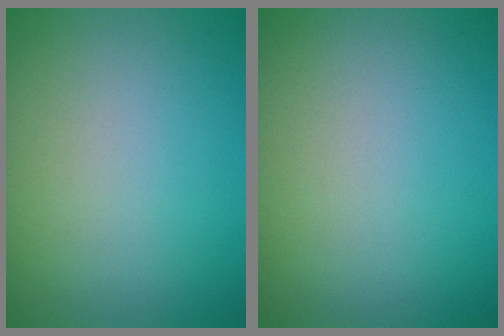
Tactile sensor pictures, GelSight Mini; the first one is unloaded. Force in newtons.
{"total": 0.0}